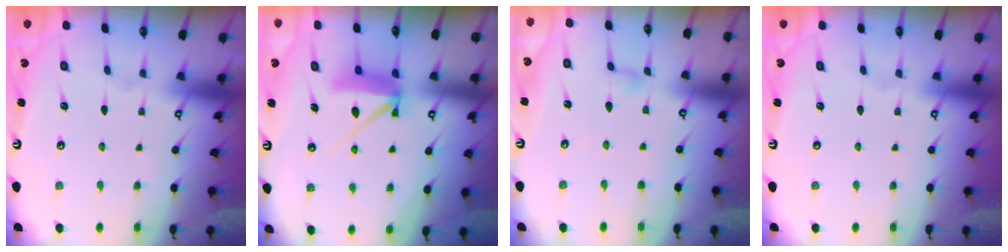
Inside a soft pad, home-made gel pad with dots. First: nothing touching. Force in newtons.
{"total": 8.7, "press": 8.7, "slide": 0.6}
{"total": 3.3, "press": 3.3, "slide": 0.3}
{"total": 0.0}